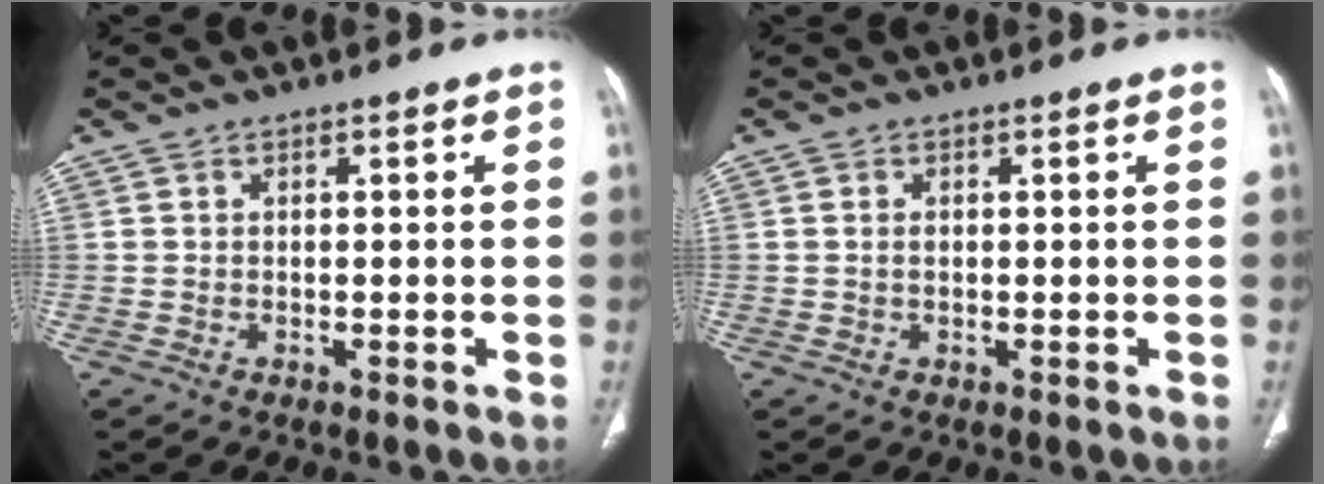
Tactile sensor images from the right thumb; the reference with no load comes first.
{"total": 0.9, "force": [0.0, 0.6, 0.6], "torque": [-0.014, 0.001, 0.001]}